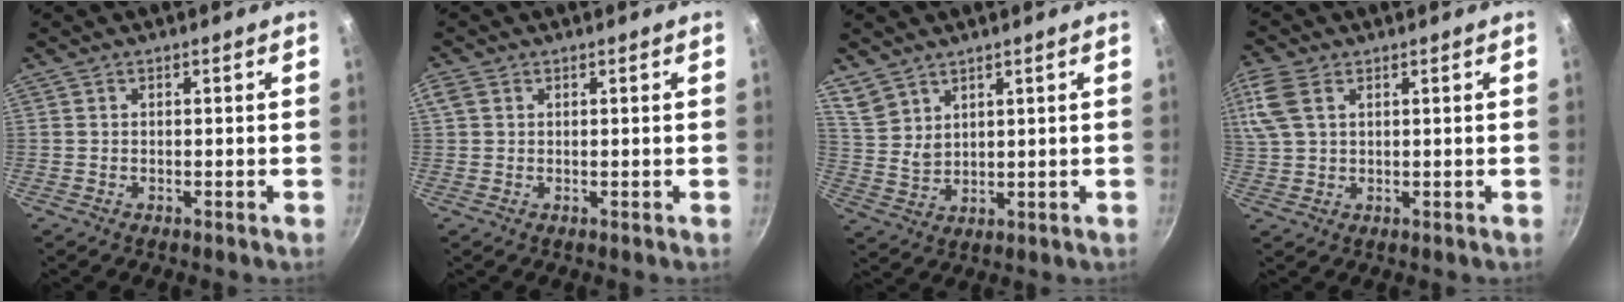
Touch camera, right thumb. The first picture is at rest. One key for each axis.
{"total": 2.1, "fx": 0.8, "fy": 1.6, "fz": 1.1, "tx": -0.019, "ty": 0.000, "tz": 0.015}
{"total": 5.6, "fx": 4.4, "fy": 2.9, "fz": 1.9, "tx": -0.025, "ty": -0.019, "tz": 0.100}
{"total": 8.7, "fx": 3.5, "fy": 5.3, "fz": 5.9, "tx": -0.140, "ty": 0.017, "tz": 0.071}